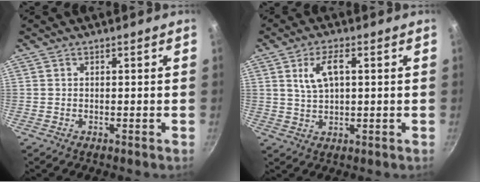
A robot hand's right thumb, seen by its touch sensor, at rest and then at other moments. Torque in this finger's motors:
{"motor_torque": [-0.65, 0.79, 0.44, -0.38, 0.10]}